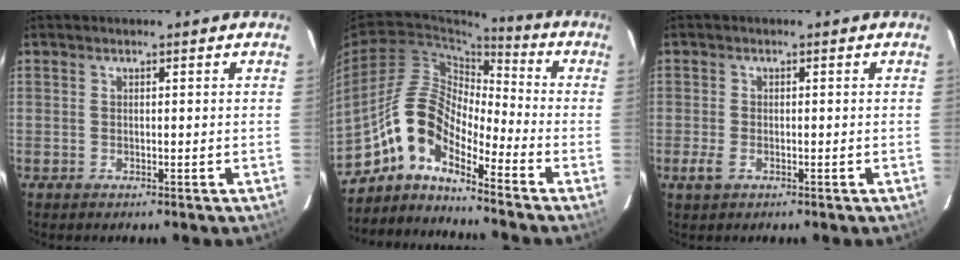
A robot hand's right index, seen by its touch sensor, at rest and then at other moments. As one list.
[{"total": 10.7, "force": [-7.5, 3.6, 6.7], "torque": [-0.121, 0.019, -0.160]}, {"total": 2.6, "force": [-1.2, 1.4, 1.8], "torque": [-0.039, -0.004, -0.023]}]